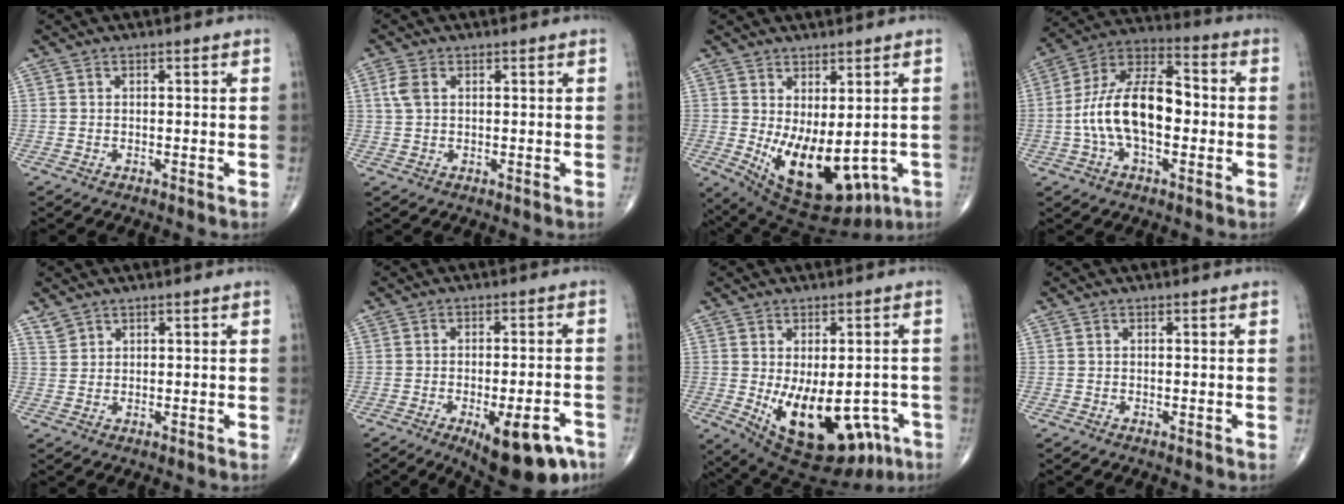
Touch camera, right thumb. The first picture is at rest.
{"total": 3.1, "force": [0.9, 1.9, 2.3], "torque": [-0.061, 0.008, 0.019]}
{"total": 15.0, "force": [-2.2, 7.7, 12.7], "torque": [-0.191, -0.018, -0.003]}
{"total": 16.6, "force": [-1.6, 8.7, 14.1], "torque": [-0.254, 0.040, -0.036]}
{"total": 1.9, "force": [1.5, 1.0, 0.2], "torque": [0.005, -0.003, 0.030]}
{"total": 14.1, "force": [-7.7, 5.0, 10.6], "torque": [-0.100, 0.026, -0.098]}
{"total": 19.5, "force": [-6.1, 10.5, 15.2], "torque": [-0.200, -0.006, -0.059]}
{"total": 0.0}